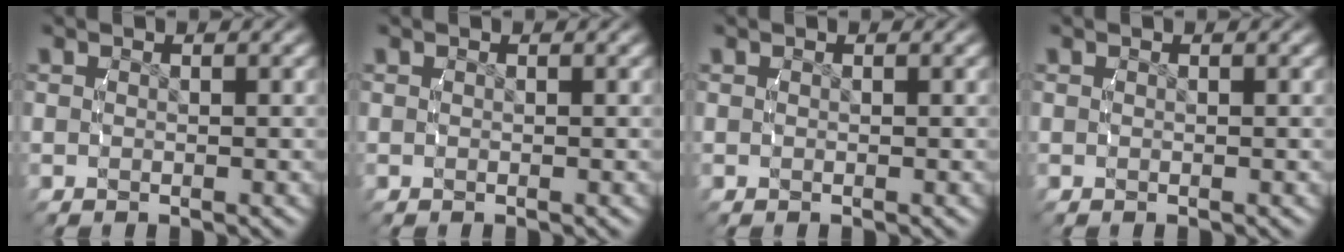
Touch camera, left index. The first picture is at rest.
{"total": 0.0}
{"total": 0.0}
{"total": 0.0}